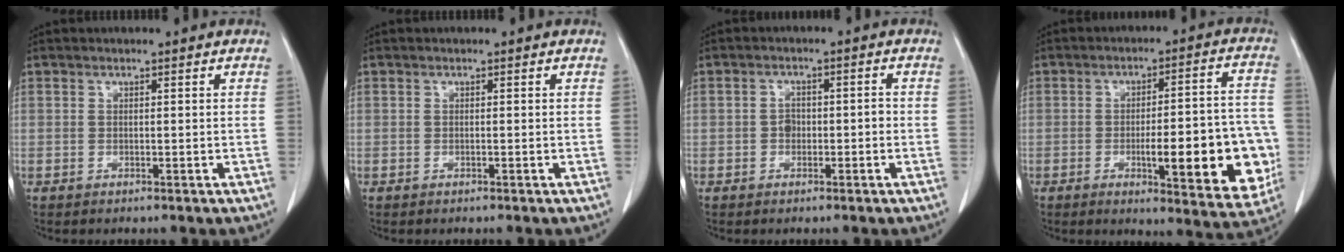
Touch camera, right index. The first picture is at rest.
{"total": 0.0}
{"total": 2.5, "force": [-0.6, 1.6, 1.7], "torque": [-0.027, 0.010, -0.009]}
{"total": 16.9, "force": [-4.2, 3.9, 15.9], "torque": [-0.163, 0.019, -0.042]}